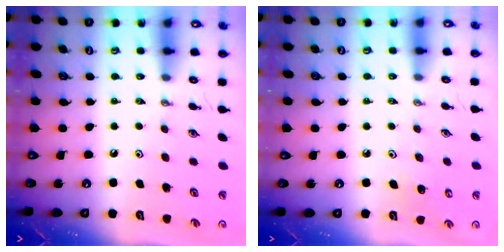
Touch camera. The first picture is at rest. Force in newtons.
{"total": 4.5, "press": 4.5, "slide": 0.4}